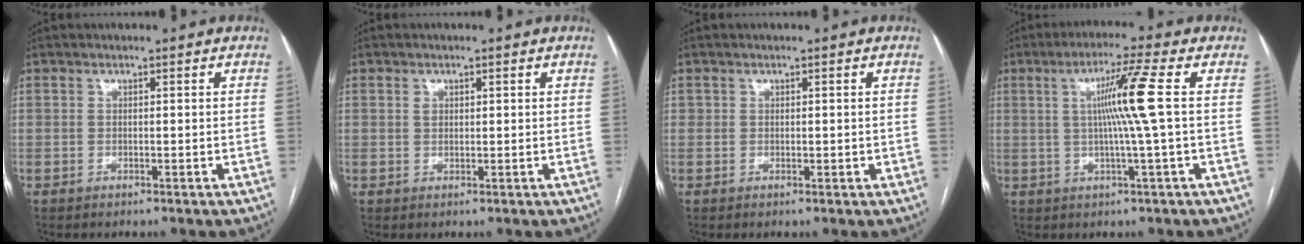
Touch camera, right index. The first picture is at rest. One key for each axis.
{"total": 1.0, "fx": 0.4, "fy": 0.7, "fz": 0.6, "tx": -0.009, "ty": 0.002, "tz": 0.010}
{"total": 1.2, "fx": 0.1, "fy": 0.9, "fz": 0.8, "tx": -0.015, "ty": 0.007, "tz": 0.005}
{"total": 8.2, "fx": 1.0, "fy": -2.1, "fz": 7.8, "tx": -0.137, "ty": 0.003, "tz": 0.025}